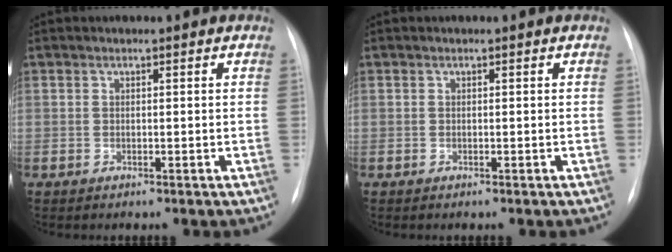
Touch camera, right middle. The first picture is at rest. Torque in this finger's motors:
{"motor_torque": [0.33, -0.33, 0.01, -0.04]}